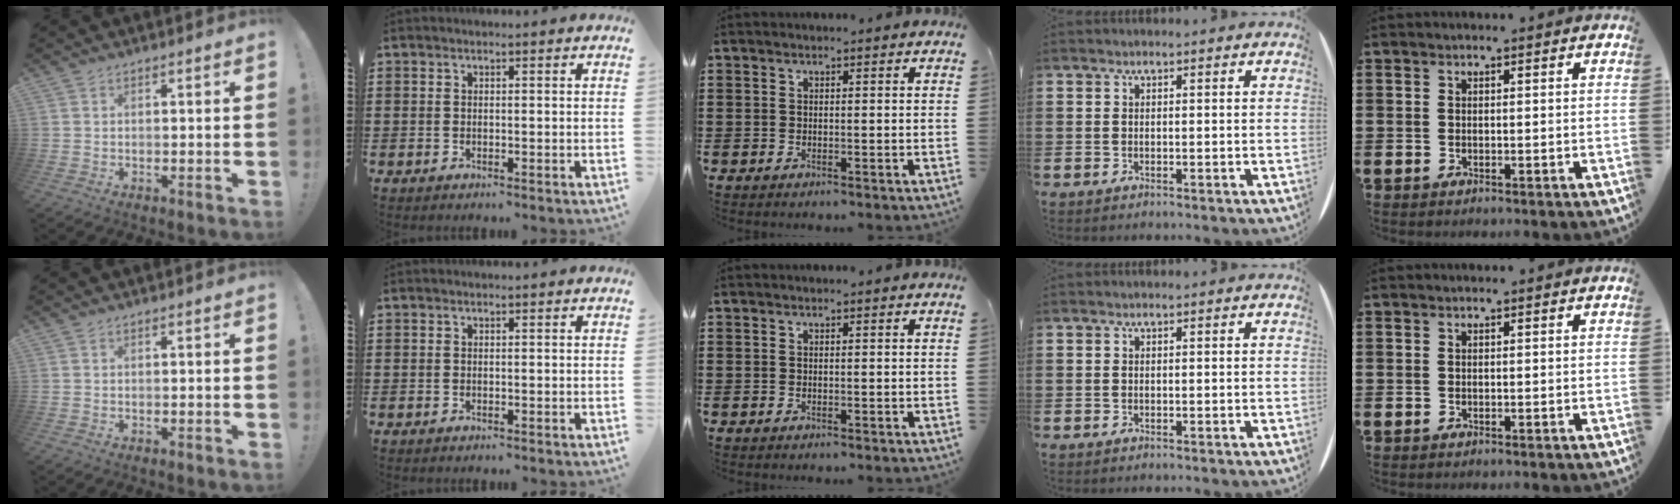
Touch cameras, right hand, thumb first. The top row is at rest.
{}